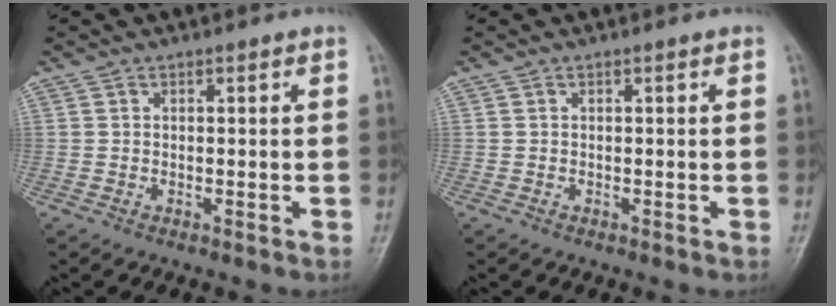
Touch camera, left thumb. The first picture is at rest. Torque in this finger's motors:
{"motor_torque": [-0.04, 0.04, -0.06, 0.05, 0.00]}